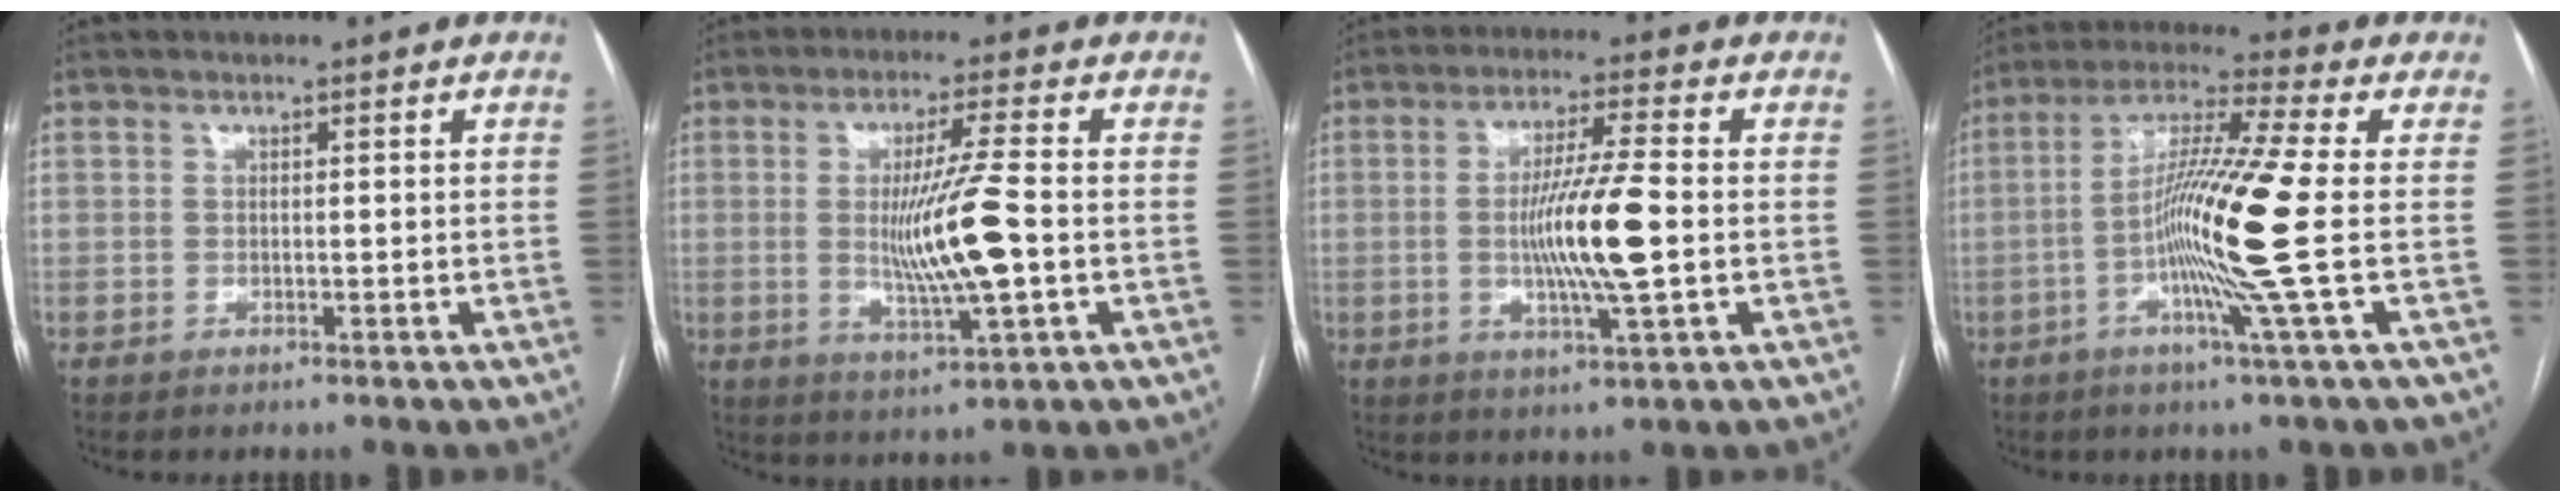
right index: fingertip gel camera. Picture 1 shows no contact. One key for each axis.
{"total": 10.2, "fx": -0.7, "fy": -0.3, "fz": 10.1, "tx": -0.189, "ty": -0.014, "tz": -0.013}
{"total": 10.3, "fx": -1.0, "fy": 0.0, "fz": 10.3, "tx": -0.192, "ty": -0.007, "tz": -0.021}
{"total": 13.8, "fx": -2.4, "fy": -2.4, "fz": 13.4, "tx": -0.244, "ty": -0.008, "tz": -0.057}